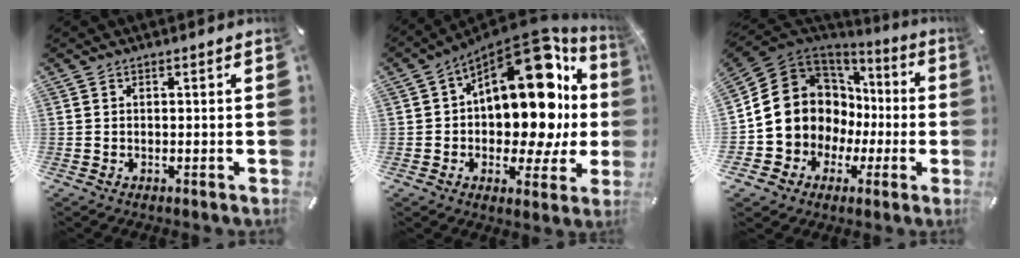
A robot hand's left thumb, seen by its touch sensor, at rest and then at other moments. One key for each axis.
{"total": 20.1, "fx": 6.4, "fy": 11.2, "fz": 15.5, "tx": -0.205, "ty": -0.061, "tz": 0.105}
{"total": 13.8, "fx": -0.1, "fy": 13.2, "fz": 3.8, "tx": -0.089, "ty": -0.020, "tz": 0.021}